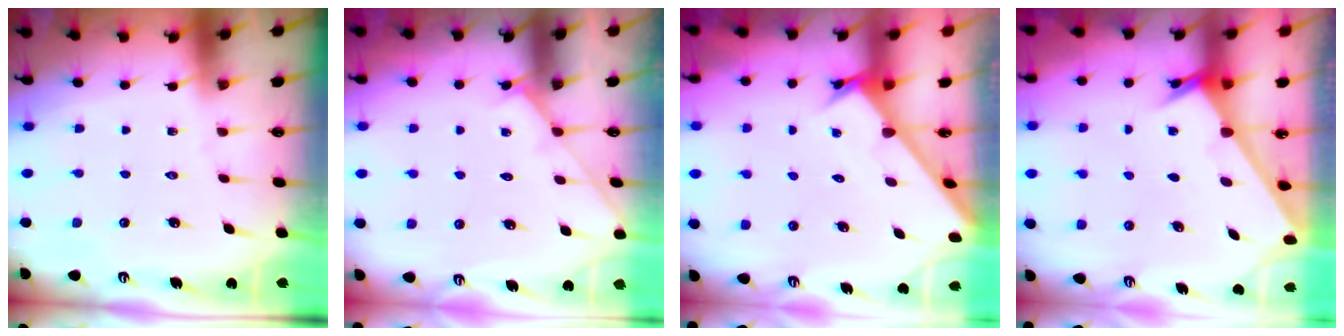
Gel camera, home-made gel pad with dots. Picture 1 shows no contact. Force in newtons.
{"total": 2.9, "press": 2.9, "slide": 0.3}
{"total": 2.6, "press": 2.6, "slide": 0.3}
{"total": 2.2, "press": 2.2, "slide": 0.2}